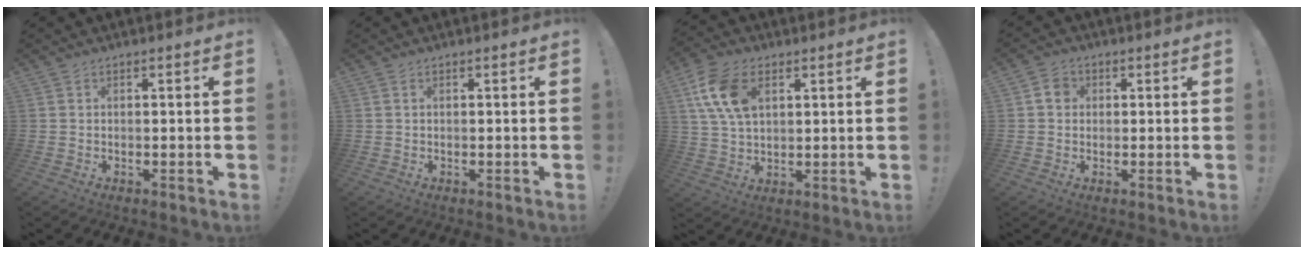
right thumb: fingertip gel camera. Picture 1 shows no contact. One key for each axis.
{"total": 0.0}
{"total": 13.2, "fx": 4.9, "fy": 8.3, "fz": 9.0, "tx": -0.191, "ty": -0.002, "tz": 0.093}
{"total": 4.2, "fx": 0.6, "fy": 3.6, "fz": 2.0, "tx": -0.030, "ty": 0.008, "tz": 0.011}